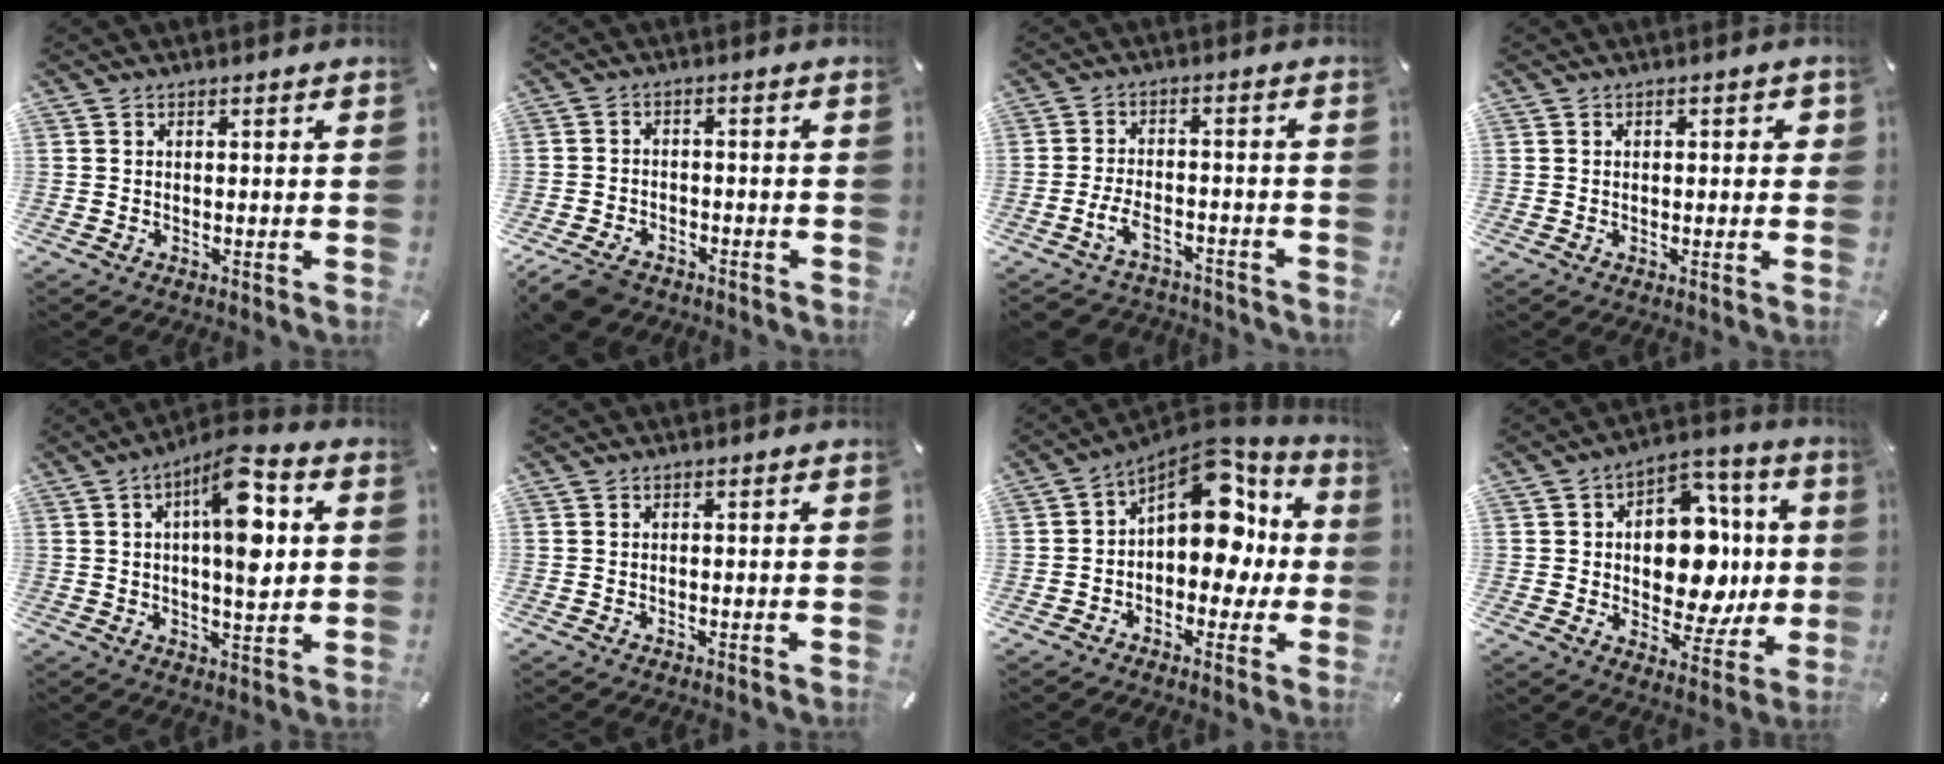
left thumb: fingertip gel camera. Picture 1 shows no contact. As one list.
[{"total": 5.9, "force": [-4.1, 3.4, 2.6], "torque": [-0.062, 0.014, -0.078]}, {"total": 6.8, "force": [-3.7, 3.8, 4.2], "torque": [-0.093, 0.012, -0.069]}, {"total": 1.6, "force": [0.0, 1.0, 1.2], "torque": [-0.017, 0.004, -0.004]}, {"total": 13.4, "force": [3.5, 4.8, 12.1], "torque": [-0.190, -0.008, 0.052]}, {"total": 0.0}, {"total": 14.7, "force": [5.0, 9.5, 10.1], "torque": [-0.119, -0.040, 0.086]}, {"total": 15.4, "force": [0.3, 10.9, 10.9], "torque": [-0.149, -0.009, 0.012]}]